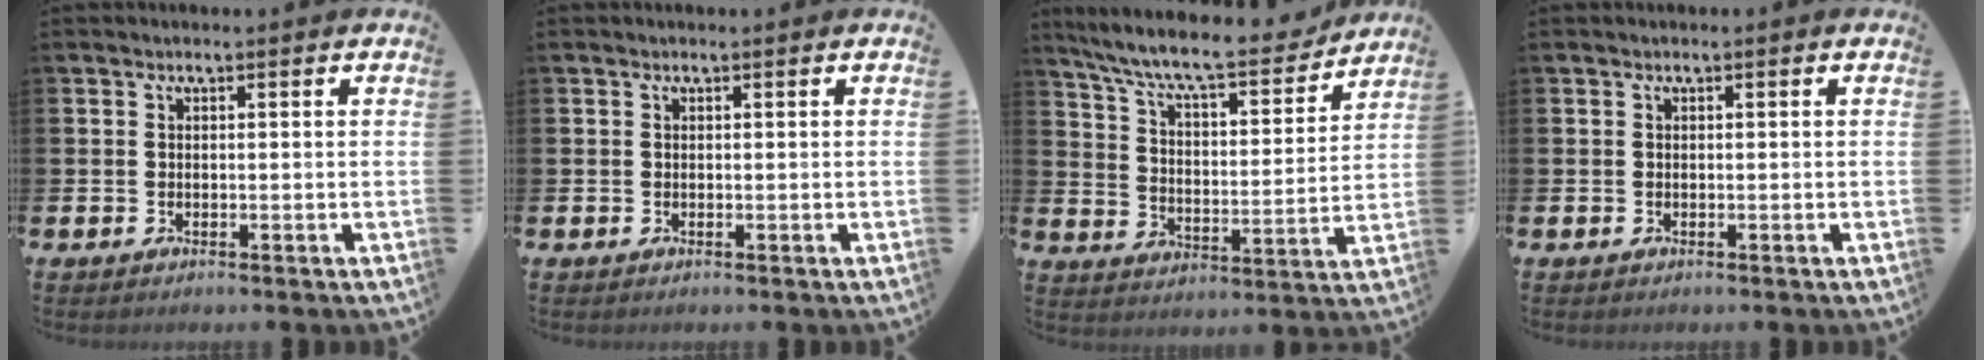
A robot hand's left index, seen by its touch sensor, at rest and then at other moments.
{"total": 0.0}
{"total": 9.5, "force": [8.6, 1.4, 3.7], "torque": [-0.106, -0.059, 0.145]}
{"total": 0.0}